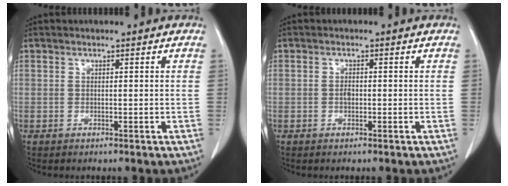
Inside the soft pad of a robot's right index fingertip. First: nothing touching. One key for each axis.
{"total": 1.0, "fx": -0.2, "fy": 0.6, "fz": 0.8, "tx": -0.016, "ty": 0.002, "tz": -0.004}